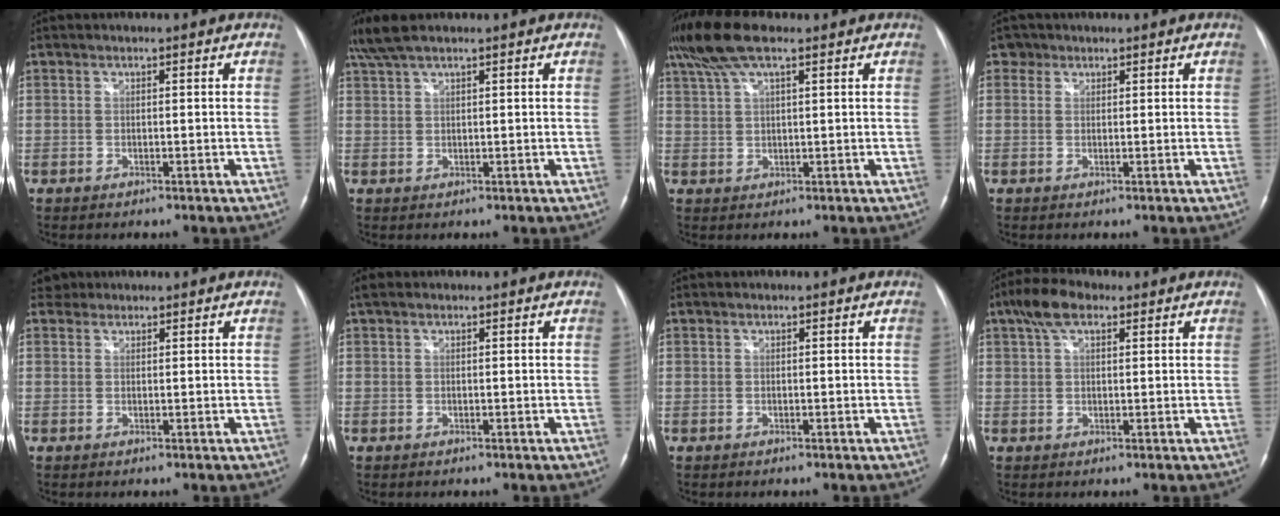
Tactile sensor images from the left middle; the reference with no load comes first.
{"total": 4.5, "force": [3.6, 0.6, 2.6], "torque": [-0.065, 0.024, 0.075]}
{"total": 7.8, "force": [5.5, 1.7, 5.3], "torque": [-0.121, 0.030, 0.105]}
{"total": 1.5, "force": [0.9, 1.2, -0.2], "torque": [0.011, 0.006, 0.010]}
{"total": 1.6, "force": [1.3, 0.8, -0.6], "torque": [0.009, 0.010, 0.019]}
{"total": 1.1, "force": [0.8, 0.6, 0.4], "torque": [-0.016, 0.020, 0.017]}
{"total": 0.0}
{"total": 5.4, "force": [3.0, 2.4, 3.7], "torque": [-0.081, 0.024, 0.056]}